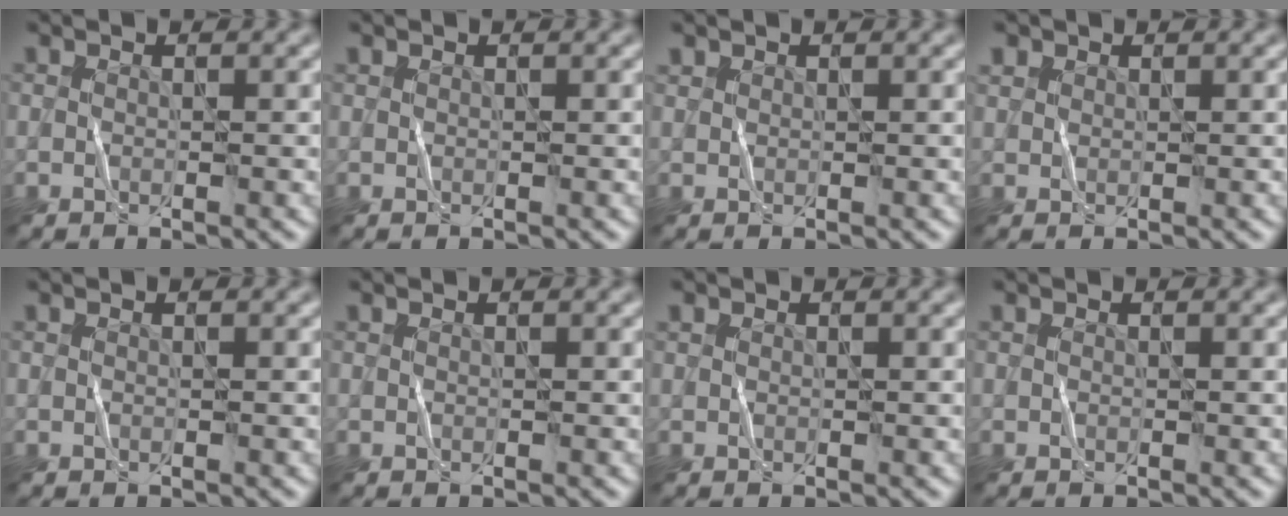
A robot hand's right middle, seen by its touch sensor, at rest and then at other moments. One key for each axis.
{"total": 0.0}
{"total": 0.6, "fx": 0.5, "fy": 0.3, "fz": -0.1, "tx": 0.003, "ty": -0.003, "tz": 0.007}
{"total": 1.7, "fx": 1.2, "fy": 1.1, "fz": 0.5, "tx": -0.003, "ty": 0.008, "tz": 0.007}
{"total": 0.0}
{"total": 0.0}
{"total": 0.0}
{"total": 0.0}